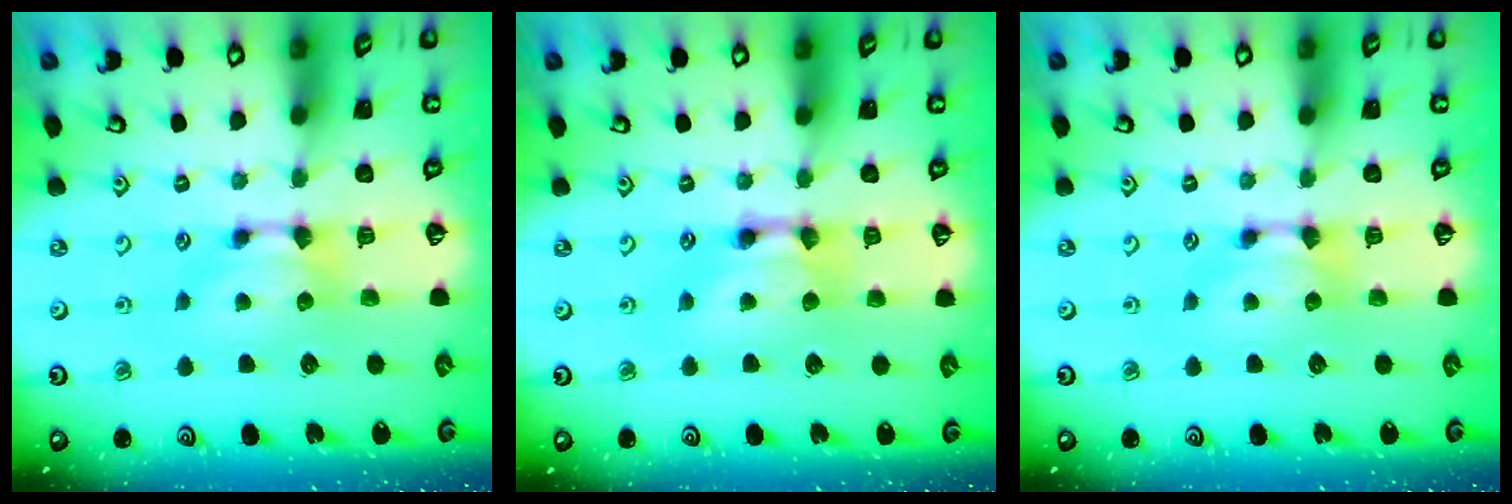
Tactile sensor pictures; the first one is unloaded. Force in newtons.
{"total": 2.6, "press": 2.6, "slide": 0.2}
{"total": 0.0}